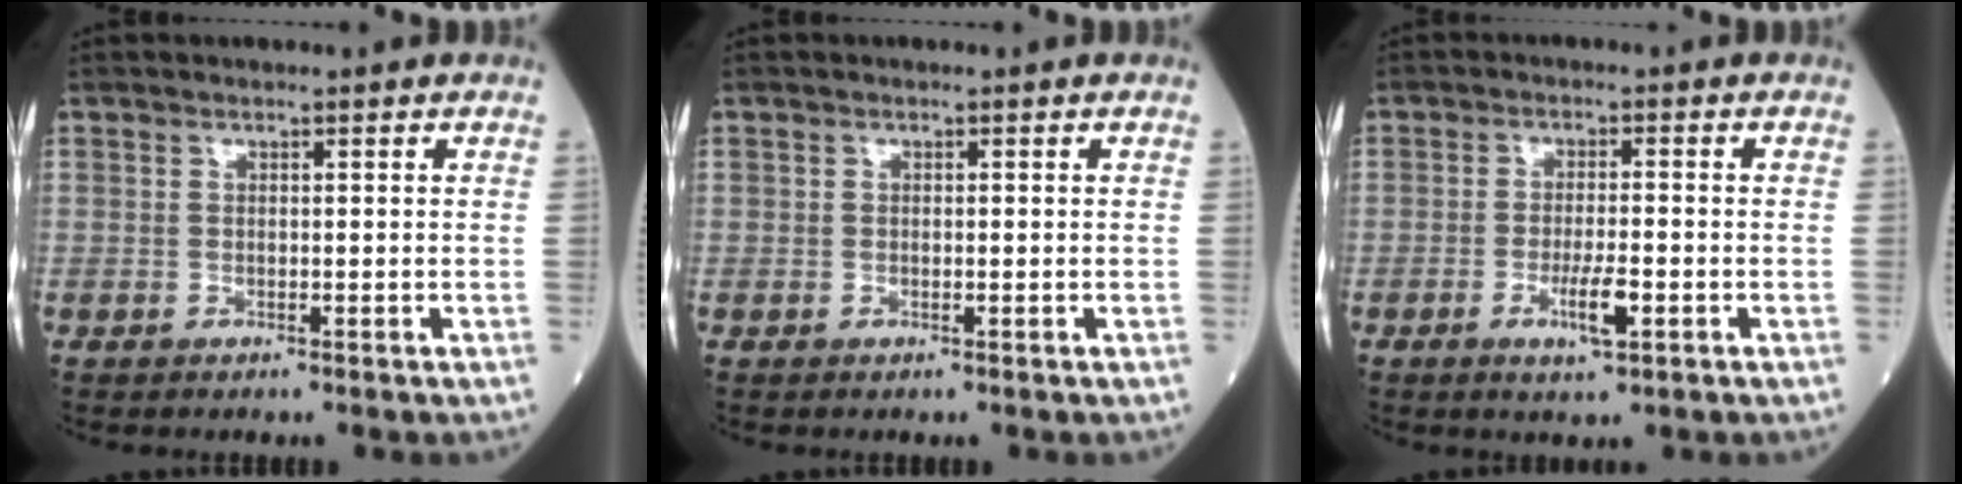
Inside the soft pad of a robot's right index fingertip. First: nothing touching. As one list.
[{"total": 0.8, "force": [-0.1, 0.4, 0.7], "torque": [-0.023, 0.000, 0.000]}, {"total": 5.1, "force": [-2.0, 1.1, 4.5], "torque": [-0.087, -0.004, -0.029]}]